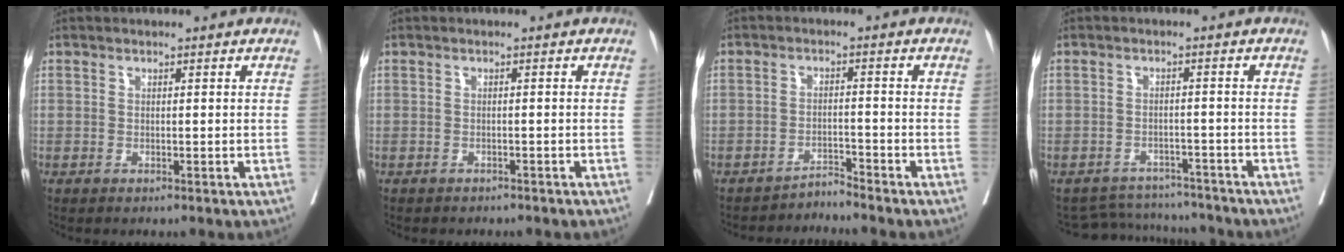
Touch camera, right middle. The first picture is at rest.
{"total": 3.1, "force": [-2.6, 1.3, 1.0], "torque": [-0.019, -0.003, -0.027]}
{"total": 2.7, "force": [-2.4, -0.8, -0.8], "torque": [0.020, -0.007, -0.037]}
{"total": 6.6, "force": [-6.4, 1.4, -0.9], "torque": [0.014, 0.016, -0.091]}